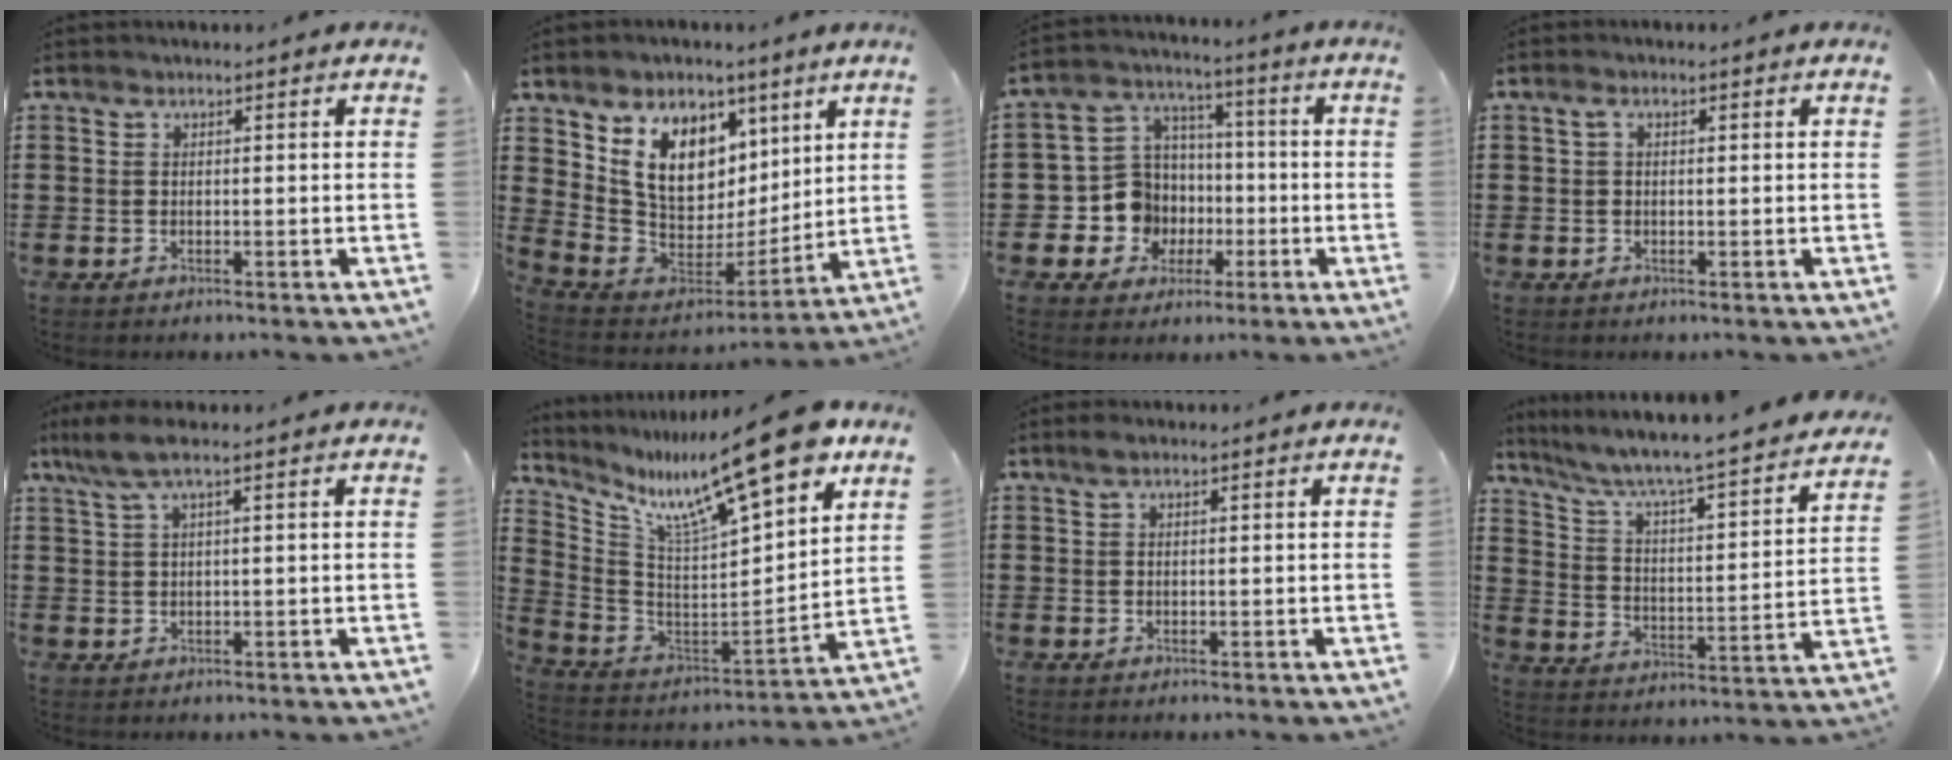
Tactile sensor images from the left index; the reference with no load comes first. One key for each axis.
{"total": 11.0, "fx": 5.9, "fy": 7.8, "fz": 5.2, "tx": -0.130, "ty": -0.032, "tz": 0.118}
{"total": 9.4, "fx": -1.3, "fy": 9.1, "fz": 2.1, "tx": -0.099, "ty": 0.002, "tz": -0.017}
{"total": 1.6, "fx": 0.2, "fy": 0.8, "fz": 1.3, "tx": -0.028, "ty": 0.007, "tz": 0.002}
{"total": 4.0, "fx": 1.6, "fy": 0.5, "fz": 3.6, "tx": -0.086, "ty": -0.002, "tz": 0.023}
{"total": 15.4, "fx": 11.2, "fy": 2.0, "fz": 10.4, "tx": -0.197, "ty": -0.077, "tz": 0.180}
{"total": 1.1, "fx": 0.5, "fy": 0.3, "fz": 0.9, "tx": -0.018, "ty": 0.003, "tz": 0.009}
{"total": 4.6, "fx": 3.9, "fy": 0.0, "fz": 2.5, "tx": -0.070, "ty": -0.045, "tz": 0.053}